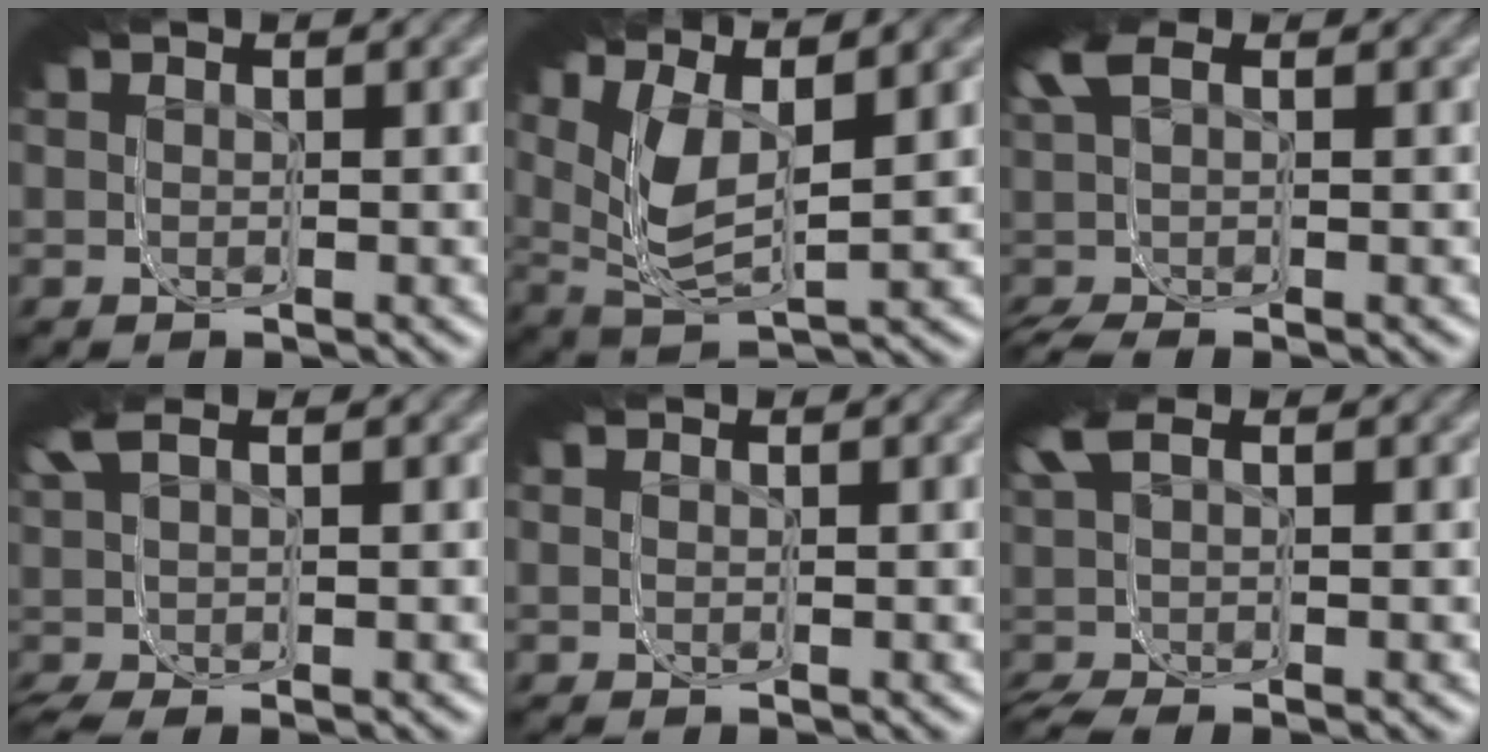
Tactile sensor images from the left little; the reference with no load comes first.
{"total": 8.8, "force": [2.5, 5.6, 6.4], "torque": [-0.117, 0.012, 0.025]}
{"total": 2.6, "force": [0.8, 1.2, 2.2], "torque": [-0.045, 0.019, 0.004]}
{"total": 2.4, "force": [1.5, 0.8, 1.7], "torque": [-0.038, 0.027, 0.012]}
{"total": 0.8, "force": [0.4, -0.7, -0.3], "torque": [0.008, 0.007, 0.003]}
{"total": 2.1, "force": [0.7, 0.7, 1.9], "torque": [-0.038, 0.019, 0.005]}